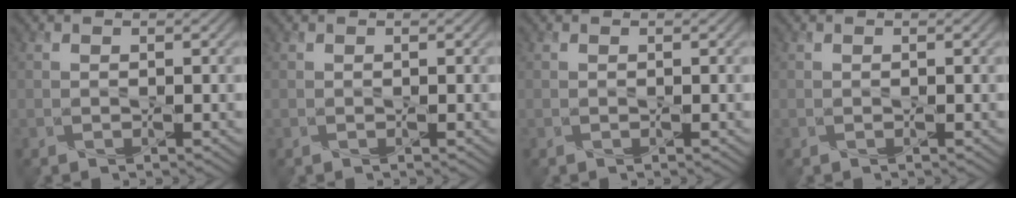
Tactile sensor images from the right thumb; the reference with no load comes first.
{"total": 0.0}
{"total": 0.0}
{"total": 0.0}